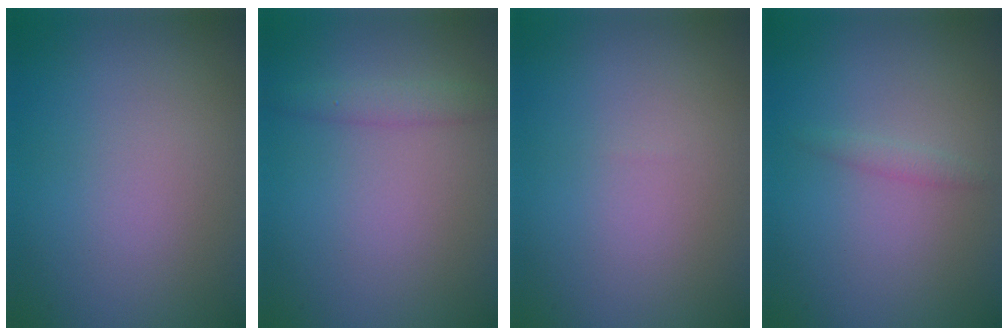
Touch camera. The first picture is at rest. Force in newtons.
{"total": 1.7, "press": 1.7, "slide": 0.1}
{"total": 0.0}
{"total": 0.8, "press": 0.8, "slide": 0.1}